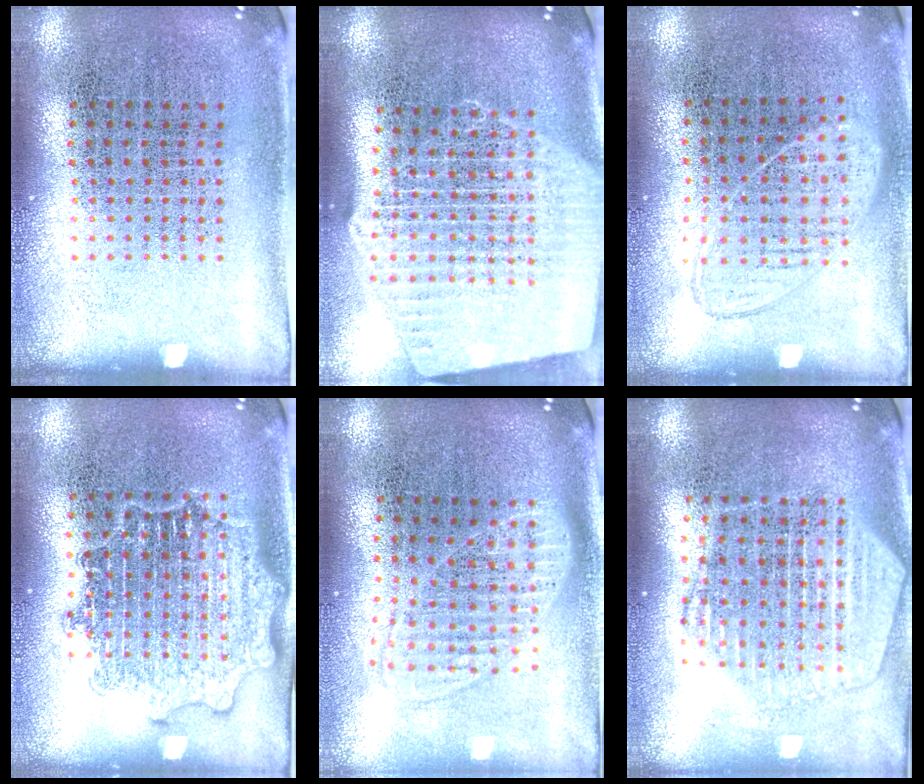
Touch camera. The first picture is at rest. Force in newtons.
{"total": 2.7, "press": 2.3, "slide": 1.4}
{"total": 0.9, "press": 0.8, "slide": 0.4}
{"total": 1.8, "press": 1.7, "slide": 0.2}
{"total": 1.8, "press": 1.5, "slide": 1.0}
{"total": 2.2, "press": 2.0, "slide": 1.0}